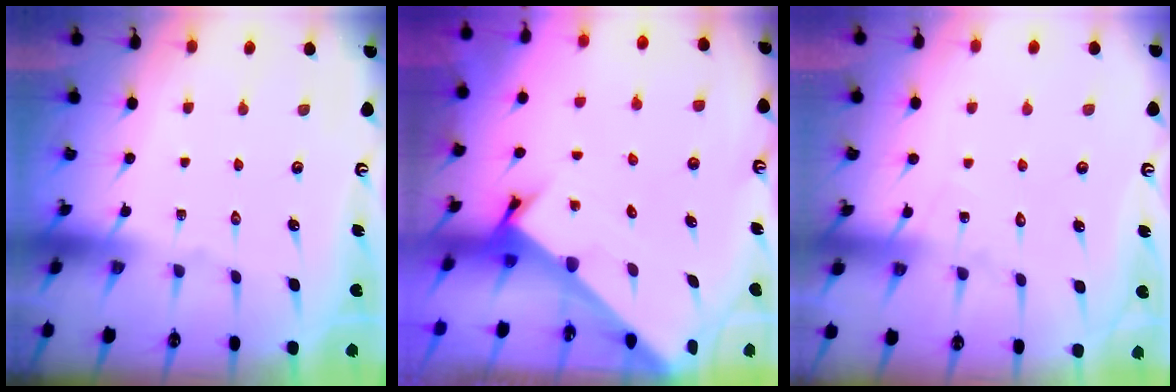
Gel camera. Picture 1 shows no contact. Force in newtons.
{"total": 2.4, "press": 2.4, "slide": 0.2}
{"total": 6.3, "press": 6.3, "slide": 0.4}